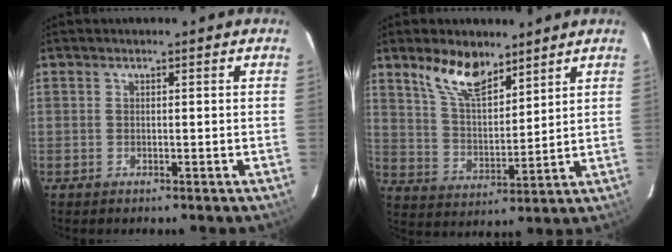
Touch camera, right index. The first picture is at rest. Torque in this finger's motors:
{"motor_torque": [0.21, 0.21, 0.18, 0.09]}